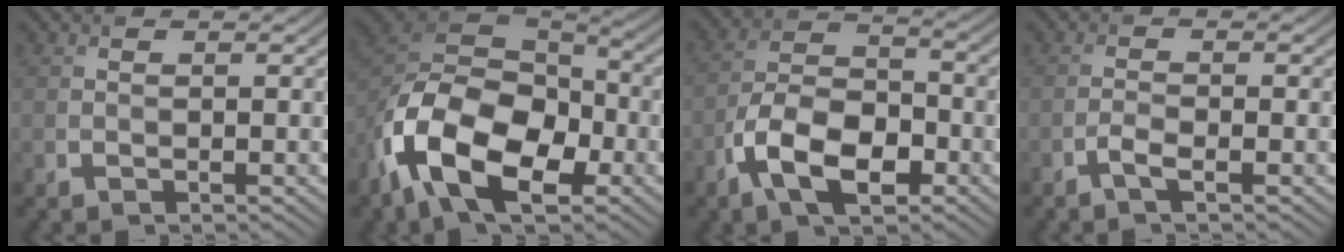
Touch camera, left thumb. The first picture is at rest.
{"total": 16.8, "force": [-7.5, 9.7, 11.4], "torque": [-0.257, -0.038, -0.149]}
{"total": 9.9, "force": [-5.0, 5.2, 6.9], "torque": [-0.134, 0.001, -0.106]}
{"total": 1.8, "force": [-1.1, 0.3, 1.3], "torque": [-0.030, 0.003, -0.026]}